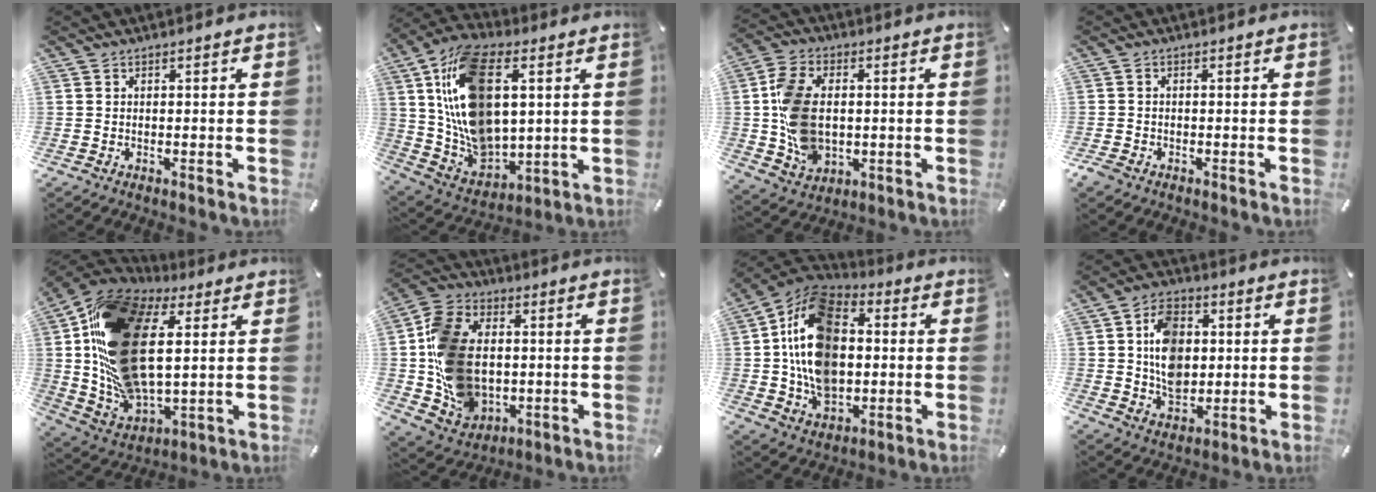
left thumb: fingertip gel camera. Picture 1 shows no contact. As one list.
[{"total": 19.0, "force": [5.3, 12.3, 13.4], "torque": [-0.296, -0.020, 0.097]}, {"total": 12.6, "force": [0.2, 9.2, 8.7], "torque": [-0.180, 0.009, 0.007]}, {"total": 1.5, "force": [-1.1, 0.9, 0.5], "torque": [-0.015, 0.001, -0.024]}, {"total": 25.3, "force": [6.3, 16.3, 18.4], "torque": [-0.380, -0.023, 0.118]}, {"total": 16.9, "force": [0.2, 13.3, 10.4], "torque": [-0.229, 0.012, 0.014]}, {"total": 19.7, "force": [0.7, 14.2, 13.7], "torque": [-0.282, 0.006, 0.008]}, {"total": 11.4, "force": [1.2, 8.9, 7.0], "torque": [-0.117, 0.008, 0.022]}]